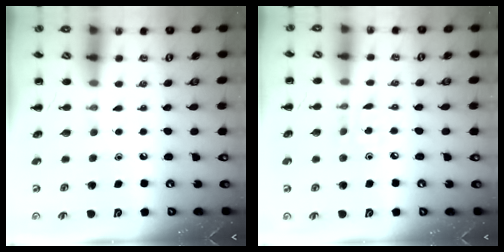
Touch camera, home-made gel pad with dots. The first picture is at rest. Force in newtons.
{"total": 3.2, "press": 3.0, "slide": 1.0}